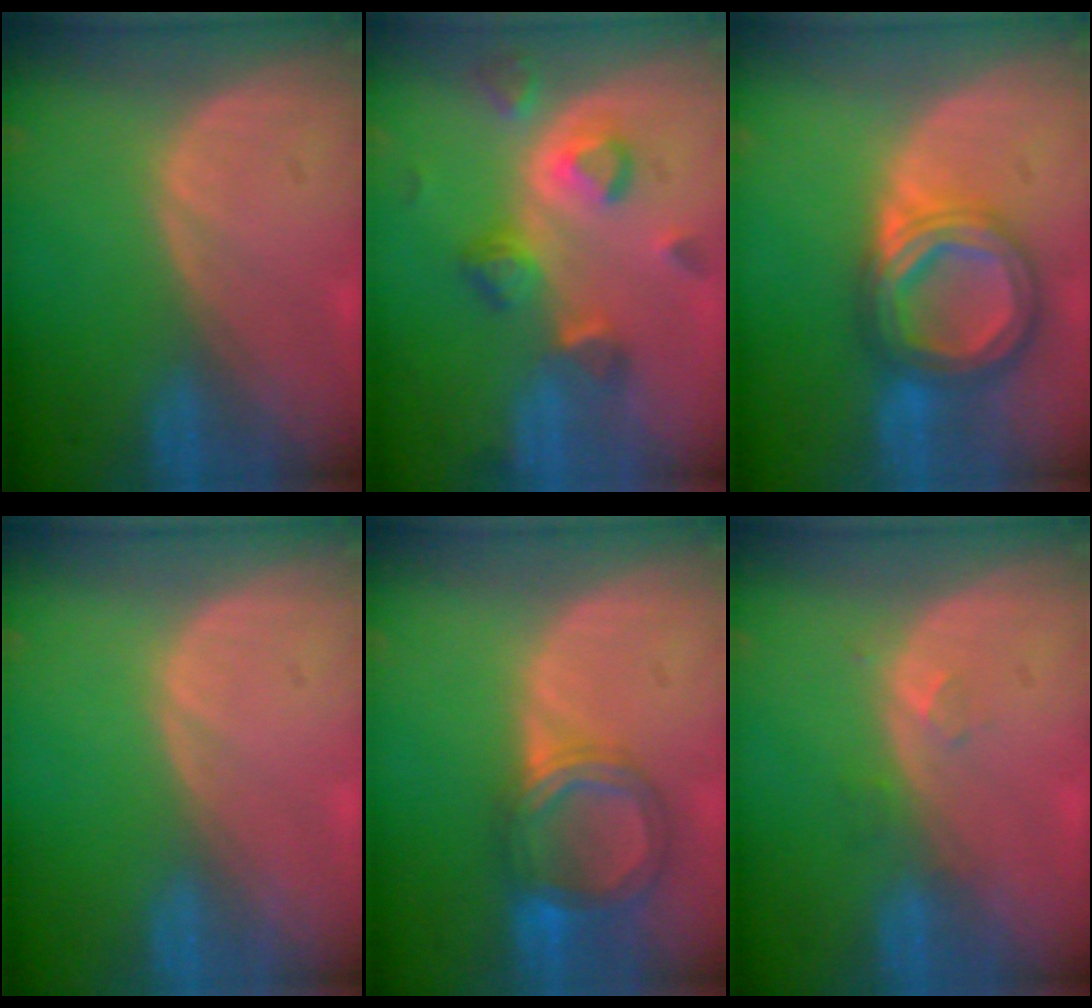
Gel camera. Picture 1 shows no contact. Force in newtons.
{"total": 7.1, "press": 6.9, "slide": 1.6}
{"total": 8.6, "press": 8.6, "slide": 0.6}
{"total": 0.0}
{"total": 6.1, "press": 5.9, "slide": 1.4}
{"total": 1.9, "press": 1.6, "slide": 1.0}